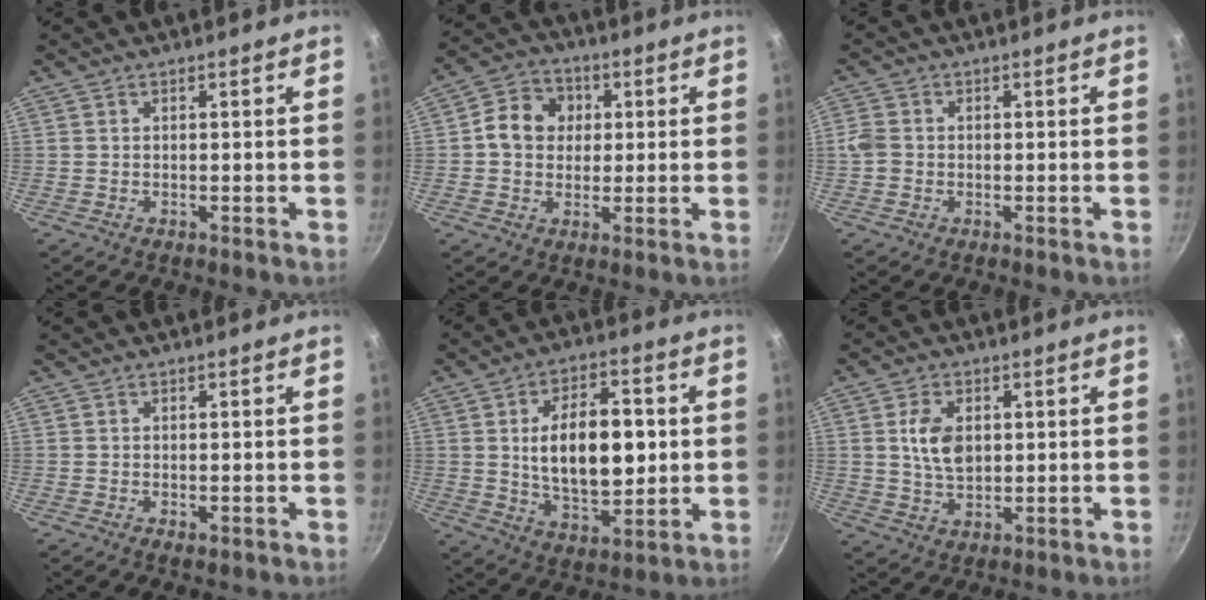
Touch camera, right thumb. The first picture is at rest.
{"total": 9.4, "force": [1.0, 8.0, 4.8], "torque": [-0.057, 0.013, 0.007]}
{"total": 3.0, "force": [-0.4, 2.5, 1.6], "torque": [-0.037, 0.005, -0.011]}
{"total": 1.3, "force": [-0.4, 0.7, 1.0], "torque": [-0.017, -0.002, -0.004]}
{"total": 16.4, "force": [1.5, 8.8, 13.7], "torque": [-0.191, -0.003, 0.029]}
{"total": 7.2, "force": [1.3, 4.5, 5.4], "torque": [-0.091, -0.008, 0.029]}